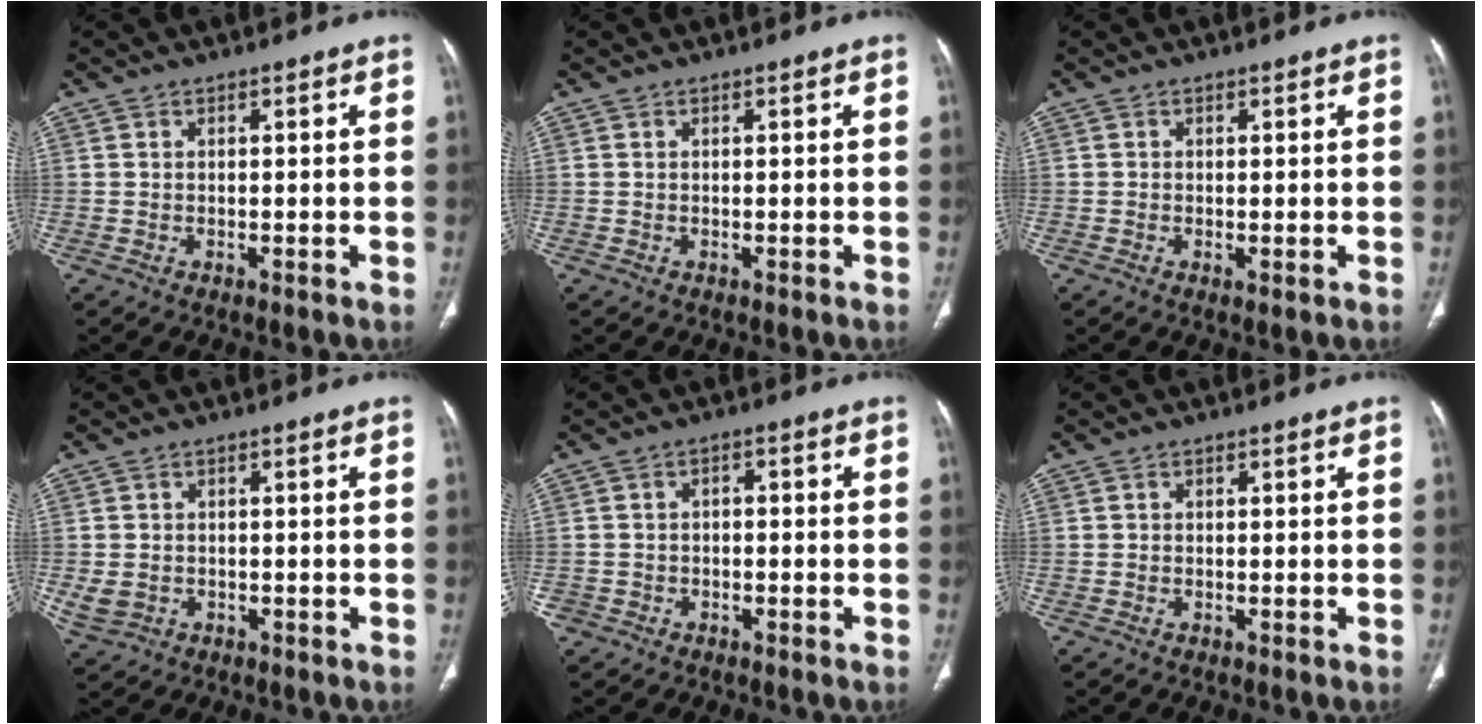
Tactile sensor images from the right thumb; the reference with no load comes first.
{"total": 0.0}
{"total": 0.8, "force": [-0.2, 0.3, 0.8], "torque": [-0.018, -0.004, -0.003]}
{"total": 3.7, "force": [-0.8, 3.2, 1.8], "torque": [-0.039, 0.002, -0.004]}
{"total": 2.9, "force": [-1.2, 2.5, 0.8], "torque": [-0.001, 0.019, -0.024]}
{"total": 0.0}